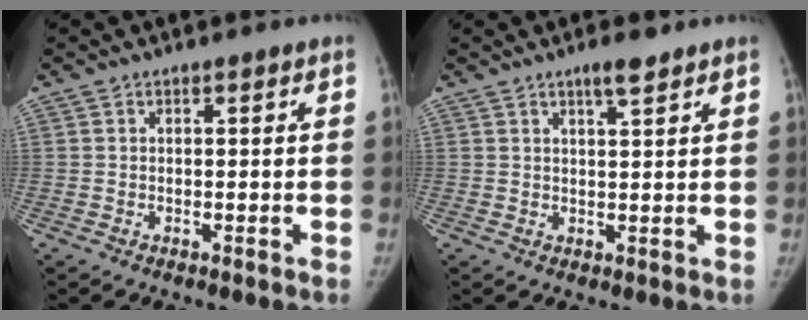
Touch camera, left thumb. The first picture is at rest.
{"total": 3.3, "force": [2.4, 0.5, 2.2], "torque": [-0.035, -0.015, 0.040]}